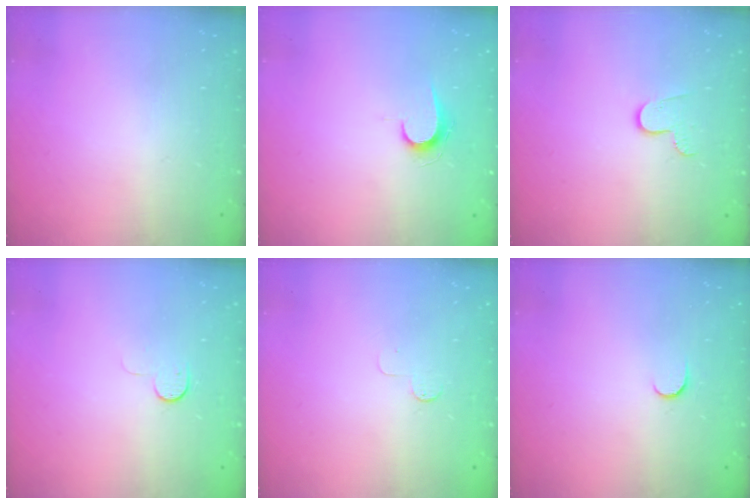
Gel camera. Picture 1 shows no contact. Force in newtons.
{"total": 5.9, "press": 5.9, "slide": 0.6}
{"total": 5.2, "press": 5.2, "slide": 0.5}
{"total": 4.9, "press": 4.9, "slide": 0.5}
{"total": 2.6, "press": 2.6, "slide": 0.3}
{"total": 3.4, "press": 3.4, "slide": 0.4}